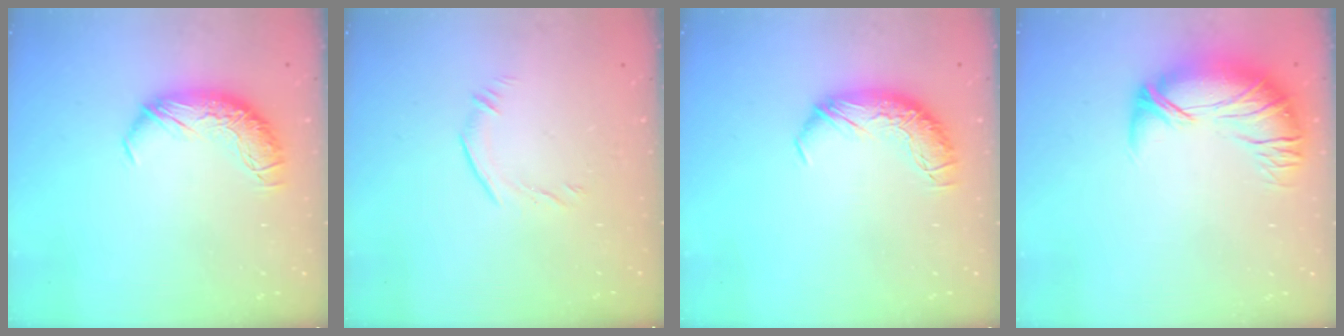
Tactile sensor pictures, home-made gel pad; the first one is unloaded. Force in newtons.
{"total": 5.7, "press": 5.6, "slide": 1.2}
{"total": 0.0}
{"total": 2.5, "press": 0.1, "slide": 2.5}